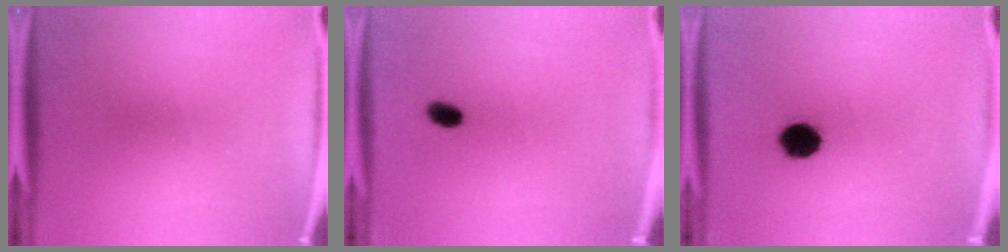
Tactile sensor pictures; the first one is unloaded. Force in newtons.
{"total": 2.5}
{"total": 7.0}